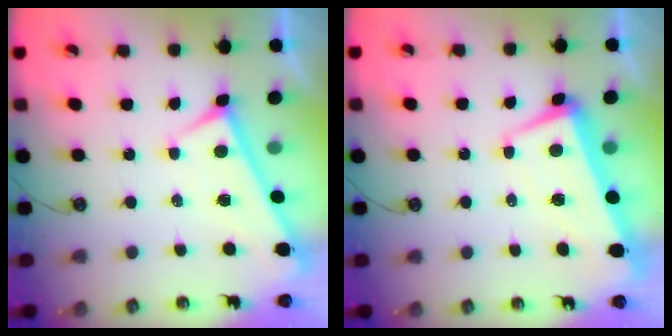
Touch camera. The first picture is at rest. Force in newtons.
{"total": 3.7, "press": 3.0, "slide": 2.1}